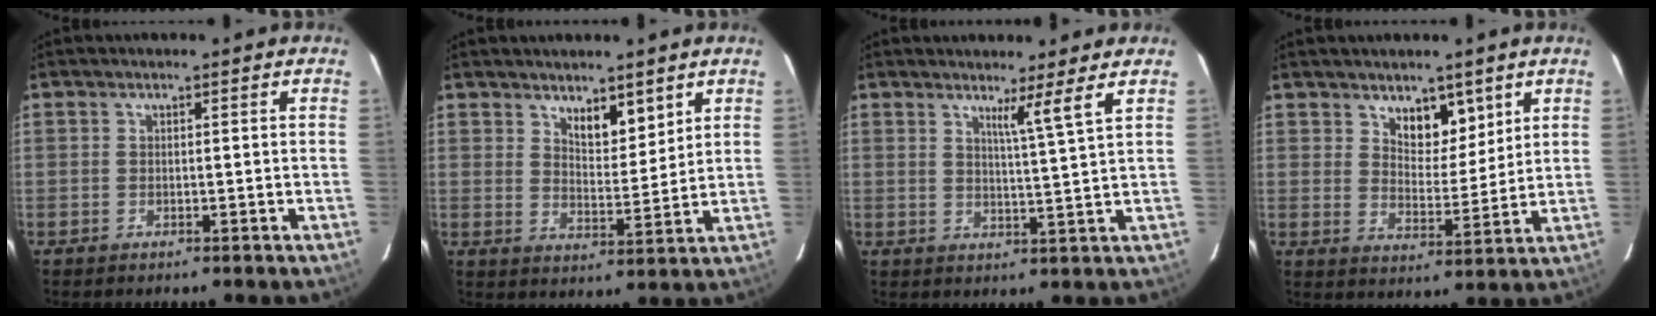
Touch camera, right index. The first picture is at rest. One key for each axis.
{"total": 5.2, "fx": 3.6, "fy": 1.8, "fz": 3.2, "tx": -0.055, "ty": -0.010, "tz": 0.066}
{"total": 3.8, "fx": 2.4, "fy": -1.8, "fz": 2.3, "tx": -0.042, "ty": -0.022, "tz": 0.046}
{"total": 6.2, "fx": 4.0, "fy": 3.0, "fz": 3.6, "tx": -0.049, "ty": -0.008, "tz": 0.071}